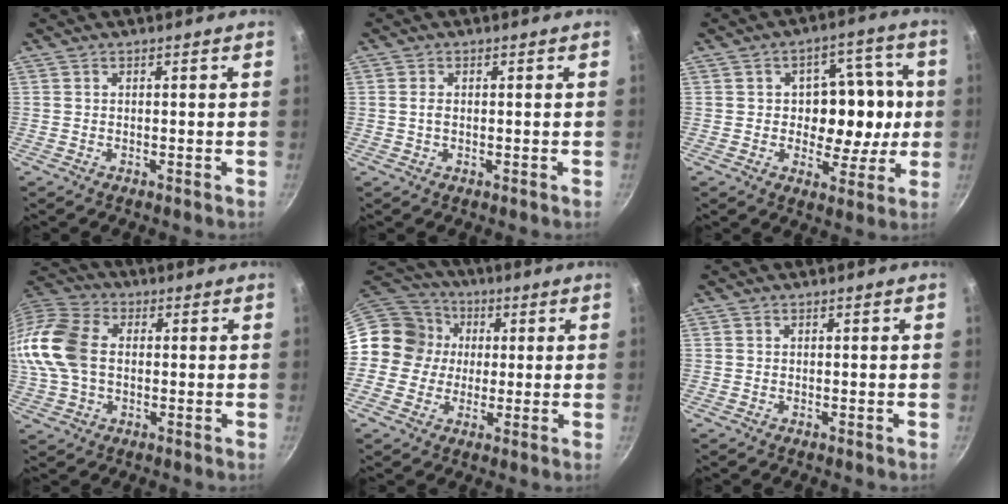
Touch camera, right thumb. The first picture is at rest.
{"total": 1.4, "force": [0.1, 0.9, 1.1], "torque": [-0.023, 0.001, 0.000]}
{"total": 13.0, "force": [-0.1, 9.5, 8.9], "torque": [-0.069, 0.015, -0.004]}
{"total": 16.2, "force": [0.6, 11.2, 11.7], "torque": [-0.240, 0.028, -0.001]}
{"total": 12.3, "force": [1.4, 11.6, 3.9], "torque": [-0.033, 0.024, 0.003]}
{"total": 0.0}